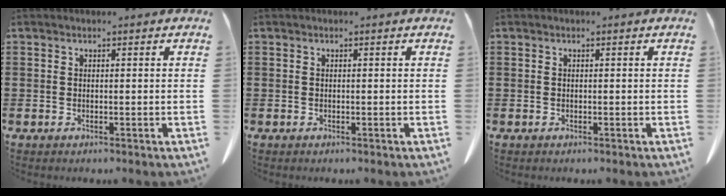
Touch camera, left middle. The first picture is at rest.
{"total": 0.0}
{"total": 0.0}